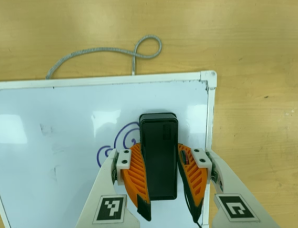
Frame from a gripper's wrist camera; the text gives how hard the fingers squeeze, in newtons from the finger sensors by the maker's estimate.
{"total": 13.2, "left": 13.3, "right": 13.0}